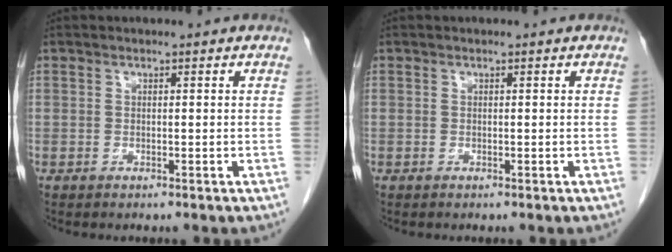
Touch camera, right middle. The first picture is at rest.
{"total": 0.0}